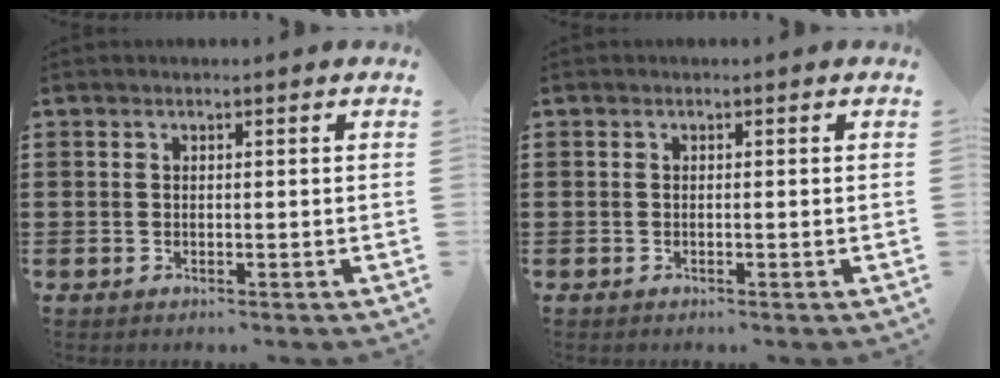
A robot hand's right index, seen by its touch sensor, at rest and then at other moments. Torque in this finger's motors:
{"motor_torque": [0.08, 0.04, 0.00, 0.00]}